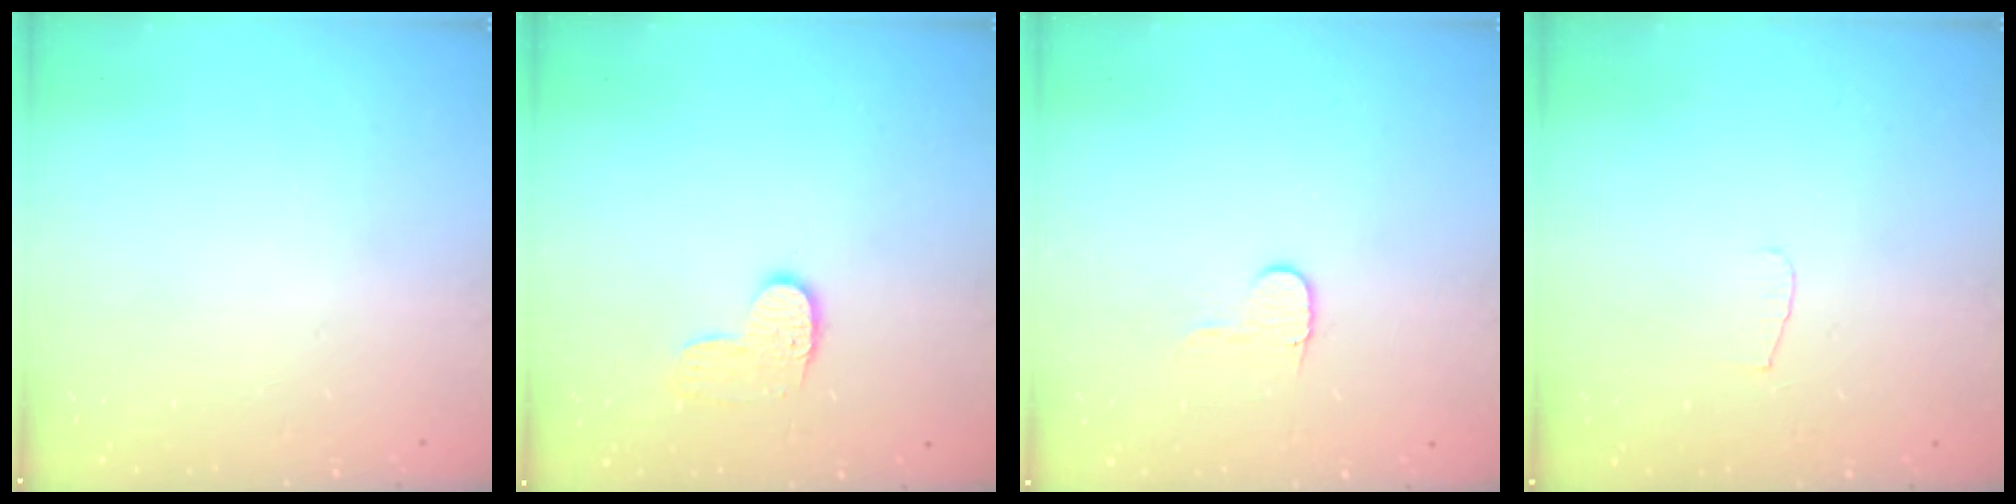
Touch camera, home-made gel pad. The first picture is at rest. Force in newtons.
{"total": 6.8, "press": 6.8, "slide": 0.2}
{"total": 5.5, "press": 5.4, "slide": 0.5}
{"total": 3.6, "press": 3.6, "slide": 0.4}